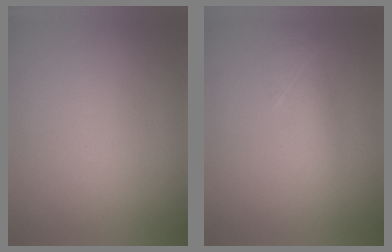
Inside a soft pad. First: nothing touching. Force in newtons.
{"total": 2.2}